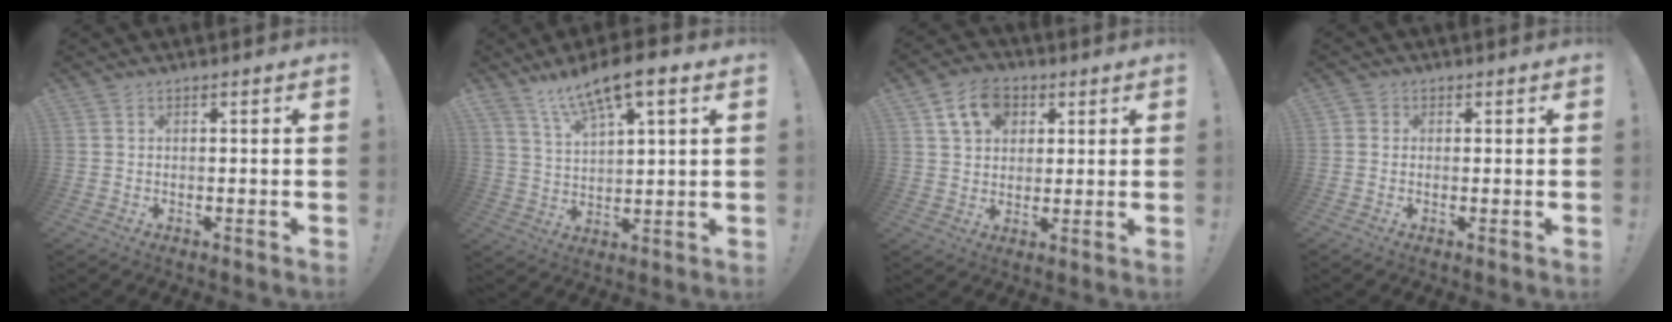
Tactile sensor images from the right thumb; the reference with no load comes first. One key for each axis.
{"total": 10.5, "fx": 7.6, "fy": 2.5, "fz": 6.8, "tx": -0.124, "ty": -0.039, "tz": 0.133}
{"total": 10.4, "fx": 4.7, "fy": 7.9, "fz": 4.9, "tx": -0.080, "ty": -0.008, "tz": 0.091}
{"total": 1.7, "fx": -0.1, "fy": 1.5, "fz": 0.7, "tx": -0.018, "ty": 0.007, "tz": 0.000}